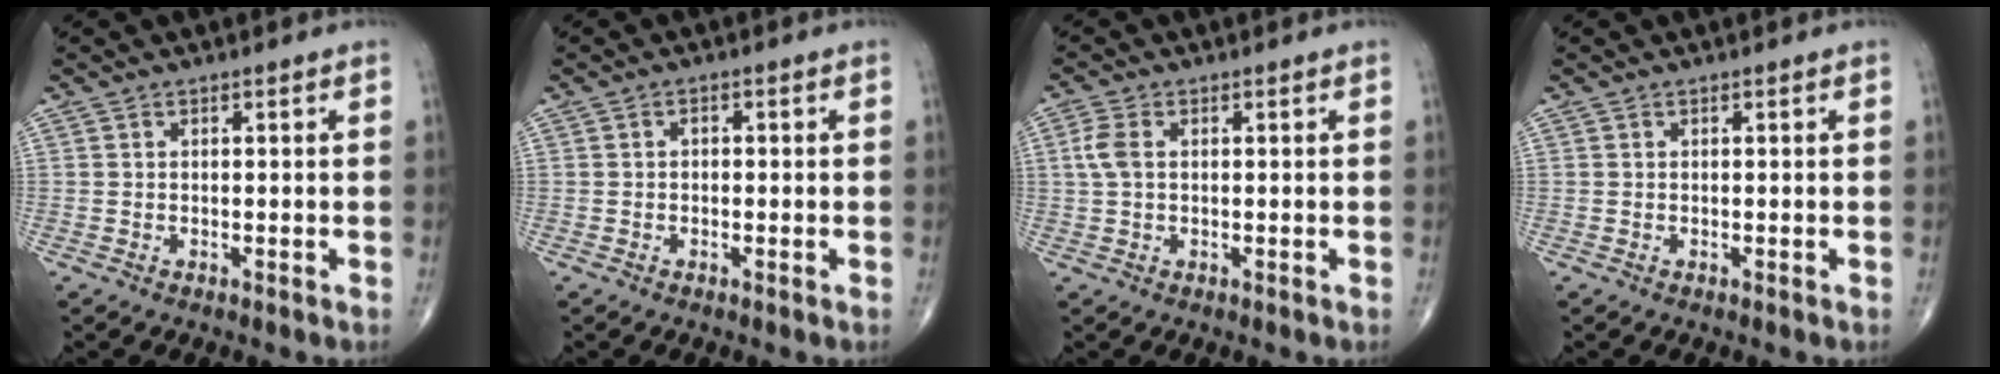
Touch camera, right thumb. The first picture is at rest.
{"total": 1.1, "force": [-0.1, 0.8, 0.7], "torque": [-0.003, 0.005, -0.005]}
{"total": 3.4, "force": [0.5, 2.0, 2.7], "torque": [-0.074, 0.007, 0.007]}
{"total": 0.0}